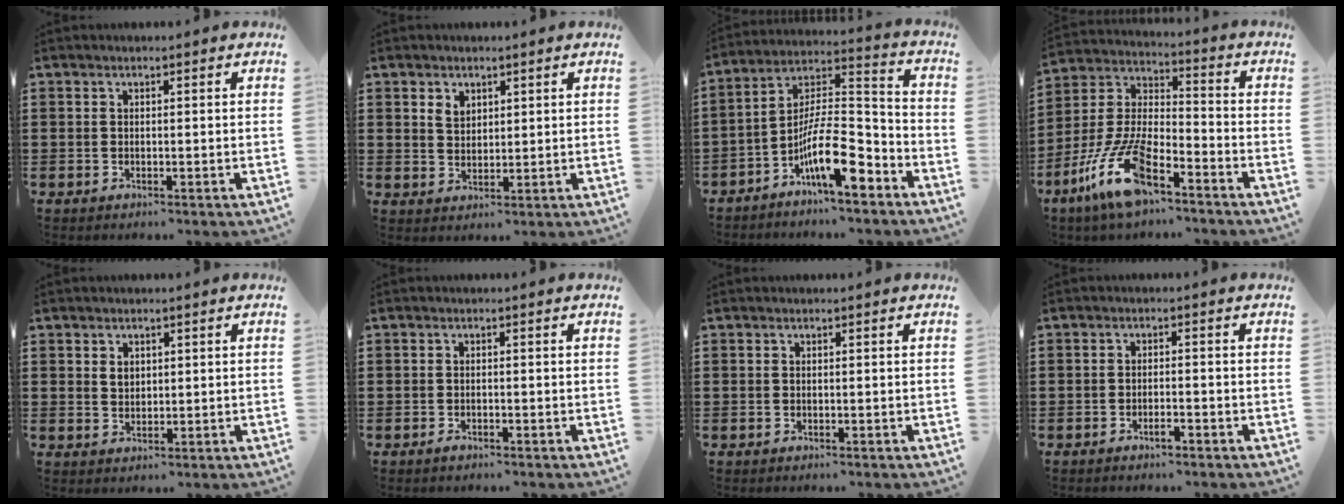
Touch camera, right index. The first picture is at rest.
{"total": 2.4, "force": [1.5, 1.7, 0.8], "torque": [-0.022, 0.006, 0.027]}
{"total": 12.6, "force": [-6.8, 3.7, 9.9], "torque": [-0.199, 0.005, -0.129]}
{"total": 12.8, "force": [-8.4, 3.8, 8.9], "torque": [-0.218, -0.001, -0.168]}
{"total": 1.8, "force": [0.9, 1.3, 0.9], "torque": [-0.020, 0.006, 0.016]}
{"total": 0.7, "force": [-0.6, 0.2, 0.3], "torque": [-0.010, -0.005, -0.010]}
{"total": 0.0}
{"total": 1.8, "force": [-1.3, 0.3, 1.2], "torque": [-0.024, -0.002, -0.023]}